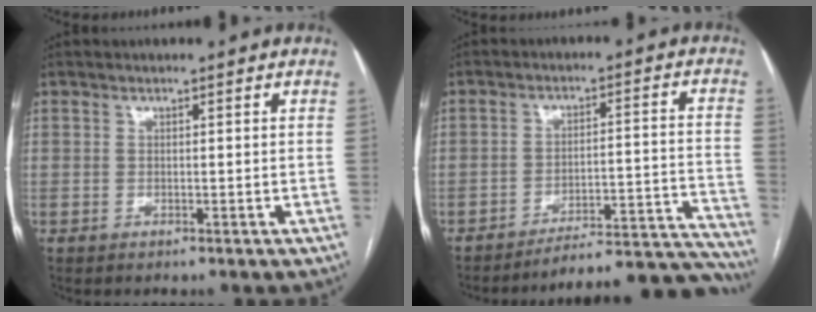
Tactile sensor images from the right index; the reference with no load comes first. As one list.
[{"total": 19.0, "force": [-18.9, -0.3, 2.5], "torque": [0.019, 0.024, -0.243]}]